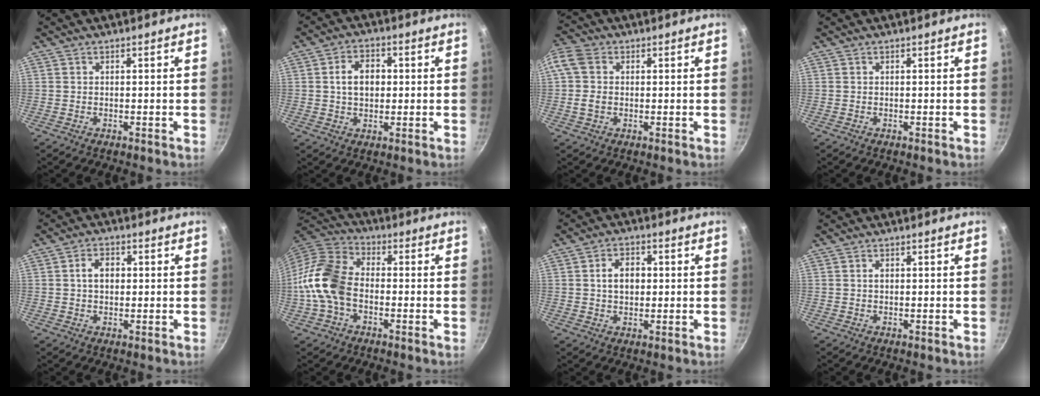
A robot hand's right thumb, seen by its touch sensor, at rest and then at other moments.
{"total": 6.5, "force": [0.6, 4.6, 4.5], "torque": [-0.055, 0.010, 0.006]}
{"total": 7.9, "force": [0.5, 6.3, 4.7], "torque": [-0.098, 0.012, -0.004]}
{"total": 0.0}
{"total": 4.6, "force": [0.5, 3.3, 3.1], "torque": [-0.036, 0.011, 0.003]}
{"total": 13.1, "force": [-2.5, 8.9, 9.2], "torque": [-0.161, 0.036, -0.068]}
{"total": 5.9, "force": [0.5, 4.2, 4.0], "torque": [-0.045, 0.009, 0.006]}
{"total": 1.1, "force": [0.1, 0.8, 0.8], "torque": [-0.011, 0.004, 0.003]}